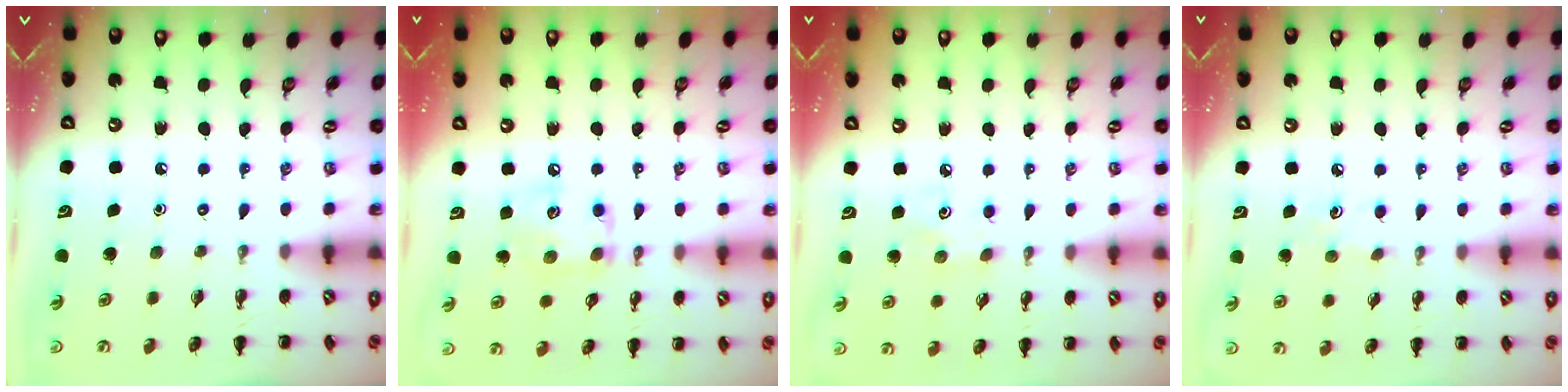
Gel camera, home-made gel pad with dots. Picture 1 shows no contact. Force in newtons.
{"total": 9.4, "press": 9.4, "slide": 0.4}
{"total": 3.4, "press": 3.3, "slide": 0.9}
{"total": 6.2, "press": 6.0, "slide": 1.6}